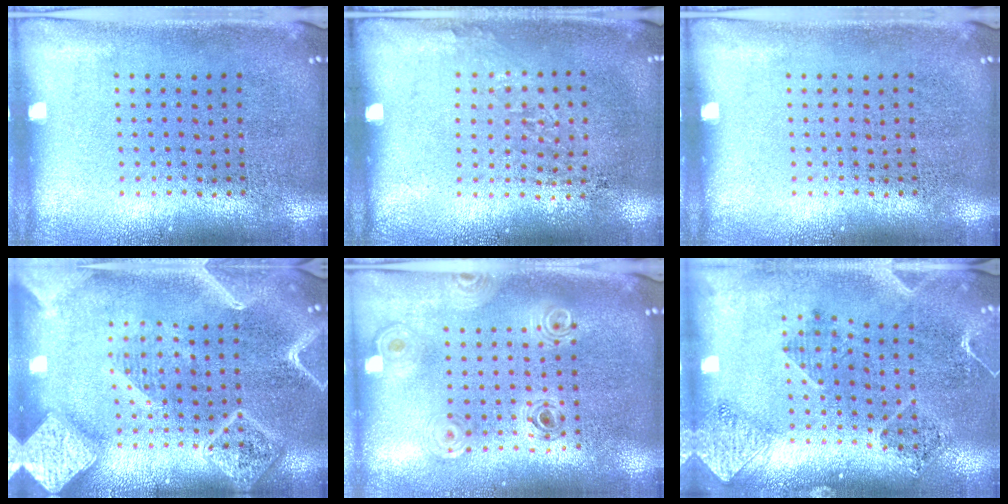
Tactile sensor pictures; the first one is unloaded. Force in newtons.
{"total": 0.9, "press": 0.7, "slide": 0.7}
{"total": 0.0}
{"total": 4.1, "press": 4.1, "slide": 0.5}
{"total": 0.8, "press": 0.8, "slide": 0.1}
{"total": 1.6, "press": 1.5, "slide": 0.6}